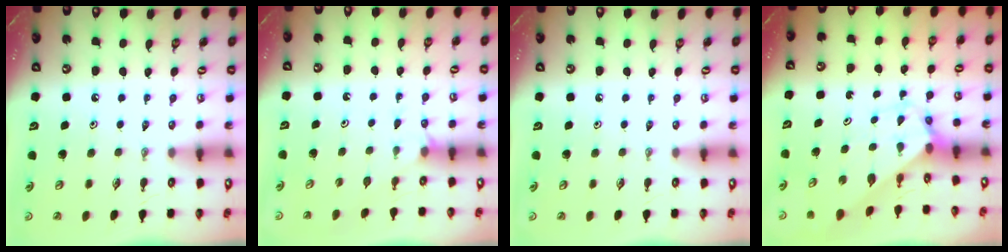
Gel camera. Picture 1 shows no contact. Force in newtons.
{"total": 4.5, "press": 4.5, "slide": 0.4}
{"total": 0.0}
{"total": 2.7, "press": 2.7, "slide": 0.2}